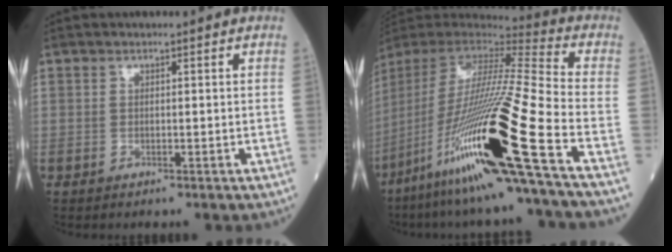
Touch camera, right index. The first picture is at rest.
{"total": 29.3, "force": [-13.0, -0.1, 26.3], "torque": [-0.510, -0.067, -0.248]}